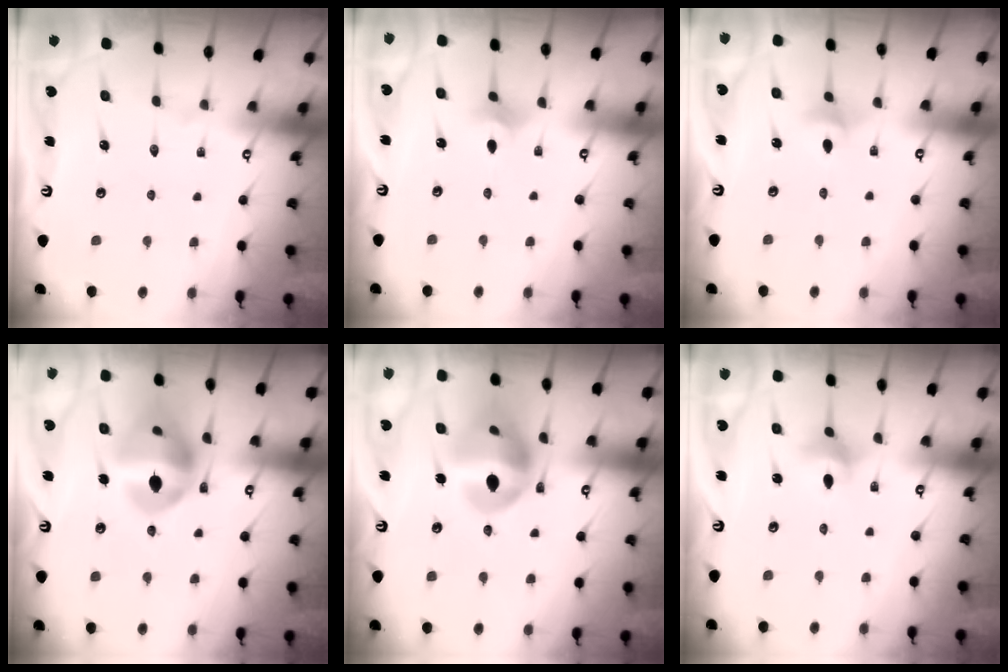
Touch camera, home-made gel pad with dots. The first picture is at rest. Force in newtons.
{"total": 2.4, "press": 2.4, "slide": 0.5}
{"total": 3.4, "press": 3.3, "slide": 0.6}
{"total": 14.3, "press": 13.4, "slide": 5.1}
{"total": 15.3, "press": 15.3, "slide": 1.3}
{"total": 3.8, "press": 3.8, "slide": 0.6}